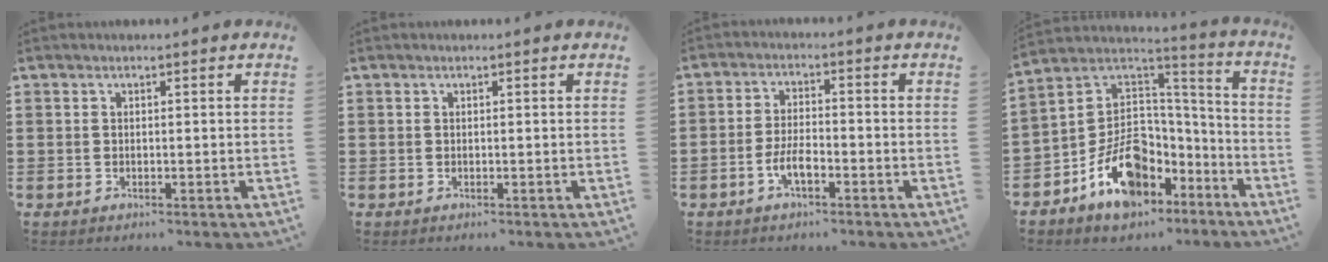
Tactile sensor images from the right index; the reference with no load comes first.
{"total": 0.0}
{"total": 4.2, "force": [-2.0, 1.6, 3.3], "torque": [-0.076, -0.001, -0.043]}
{"total": 12.7, "force": [-6.2, 9.3, 6.1], "torque": [-0.131, 0.014, -0.107]}